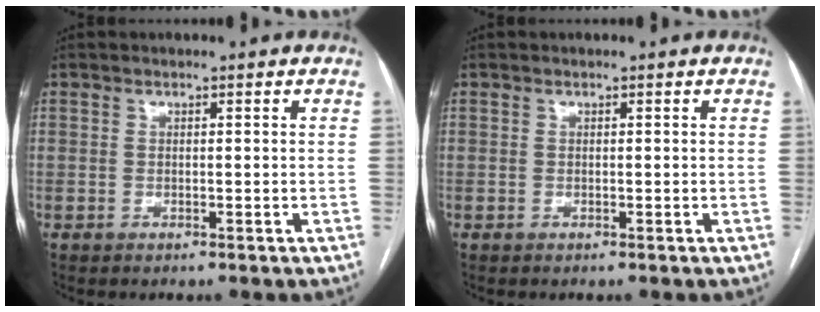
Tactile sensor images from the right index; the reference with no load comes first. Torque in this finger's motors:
{"motor_torque": [0.00, 0.00, 0.00, 0.00]}